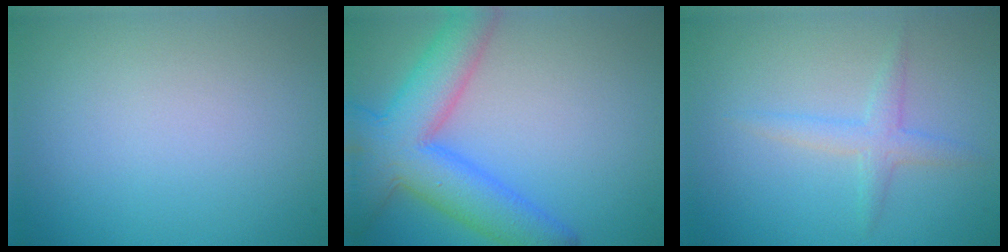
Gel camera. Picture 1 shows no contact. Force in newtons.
{"total": 8.6, "press": 8.6, "slide": 0.4}
{"total": 2.0, "press": 2.0, "slide": 0.1}